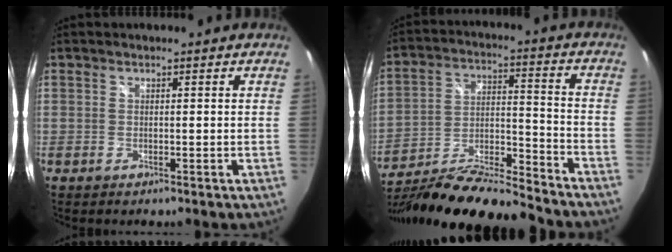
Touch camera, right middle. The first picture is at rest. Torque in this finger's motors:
{"motor_torque": [1.04, -1.09, 0.31, 0.14]}